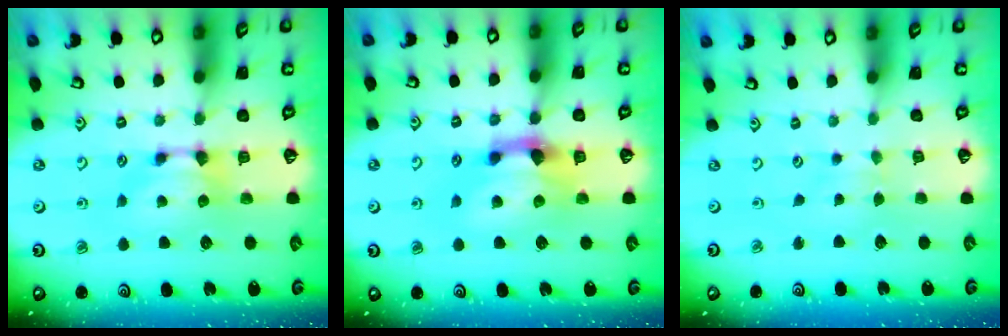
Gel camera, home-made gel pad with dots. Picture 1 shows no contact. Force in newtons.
{"total": 3.4, "press": 2.9, "slide": 1.8}
{"total": 2.4, "press": 2.4, "slide": 0.1}